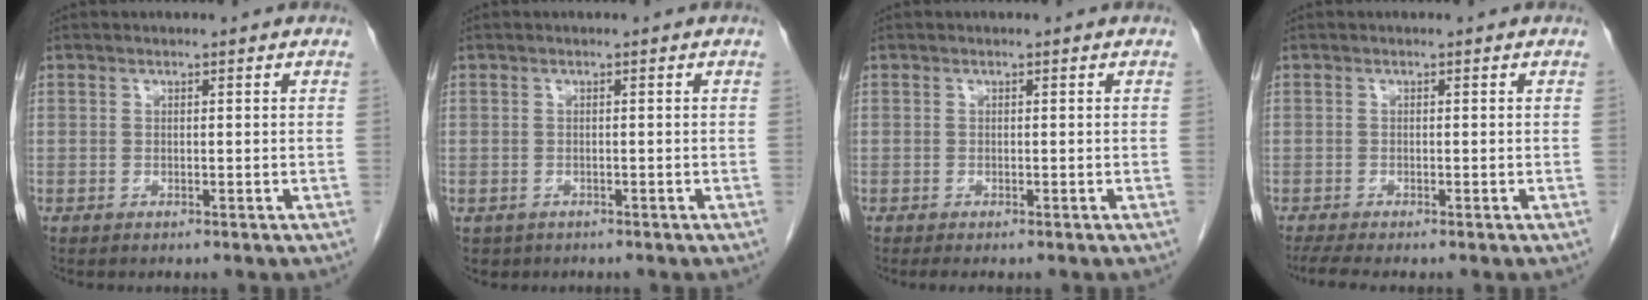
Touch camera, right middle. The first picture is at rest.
{"total": 1.6, "force": [-1.0, 1.3, 0.2], "torque": [-0.010, 0.002, -0.010]}
{"total": 1.3, "force": [-1.1, 0.2, 0.7], "torque": [-0.011, -0.005, -0.014]}
{"total": 2.6, "force": [-2.2, -0.1, 1.5], "torque": [-0.031, -0.008, -0.041]}